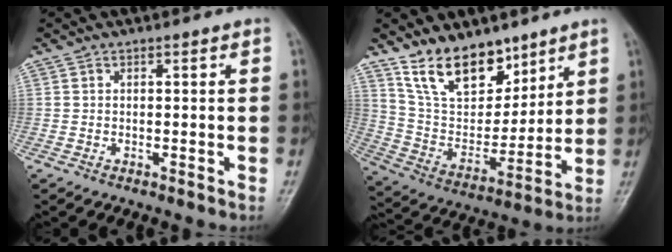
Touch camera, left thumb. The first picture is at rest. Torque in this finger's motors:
{"motor_torque": [1.17, 1.12, 0.89, -0.71, 0.10]}